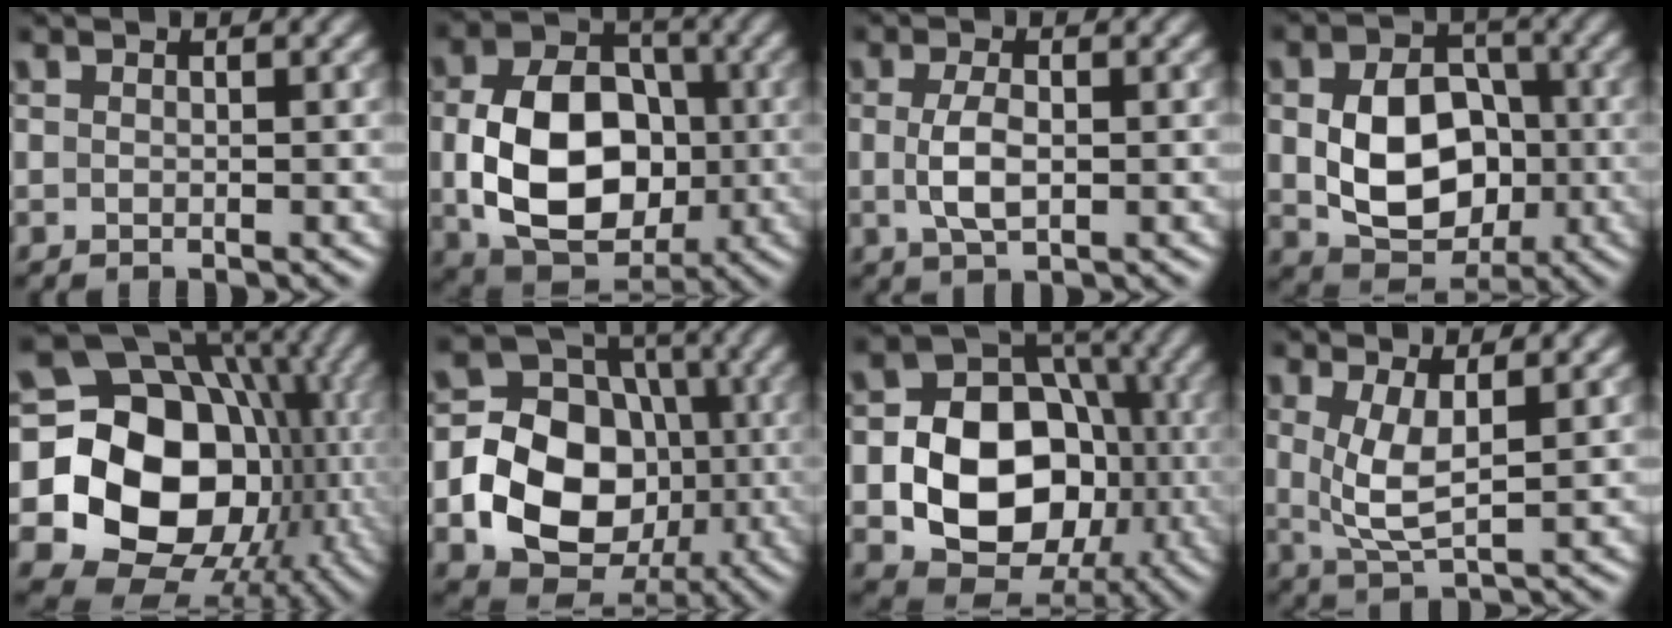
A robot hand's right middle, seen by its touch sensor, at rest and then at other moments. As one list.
[{"total": 11.0, "force": [-0.9, 7.9, 7.6], "torque": [-0.150, -0.010, -0.012]}, {"total": 2.8, "force": [-0.1, 1.1, 2.6], "torque": [-0.060, -0.004, -0.003]}, {"total": 8.3, "force": [-0.5, 6.0, 5.7], "torque": [-0.106, -0.009, -0.003]}, {"total": 20.2, "force": [-1.7, 16.6, 11.3], "torque": [-0.170, -0.019, -0.039]}, {"total": 13.1, "force": [-2.6, 10.6, 7.2], "torque": [-0.112, -0.015, -0.075]}, {"total": 12.6, "force": [-2.2, 9.6, 7.8], "torque": [-0.114, -0.005, -0.046]}, {"total": 4.0, "force": [0.9, 1.2, 3.7], "torque": [-0.079, -0.008, 0.023]}]